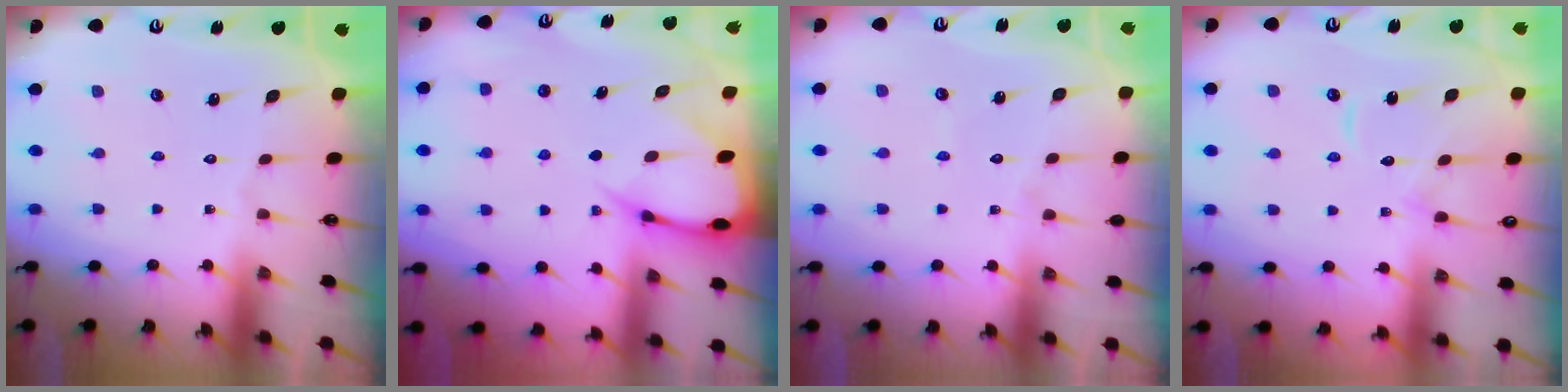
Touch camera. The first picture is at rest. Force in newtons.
{"total": 6.6, "press": 6.6, "slide": 0.7}
{"total": 3.0, "press": 3.0, "slide": 0.2}
{"total": 10.4, "press": 10.4, "slide": 1.1}